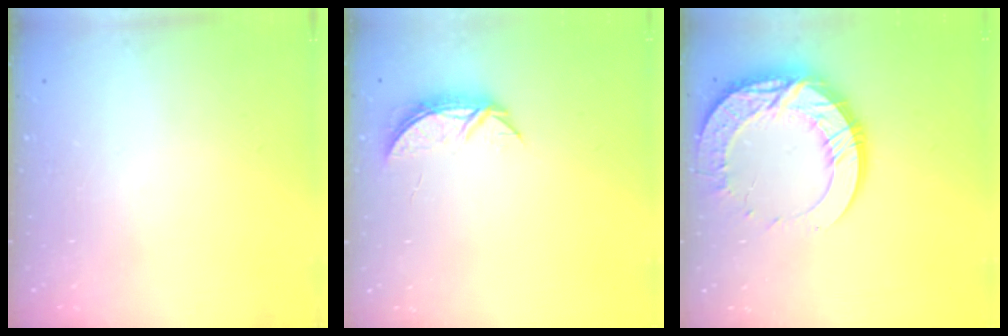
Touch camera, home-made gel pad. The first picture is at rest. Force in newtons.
{"total": 5.2, "press": 5.2, "slide": 0.6}
{"total": 18.8, "press": 18.8, "slide": 1.7}